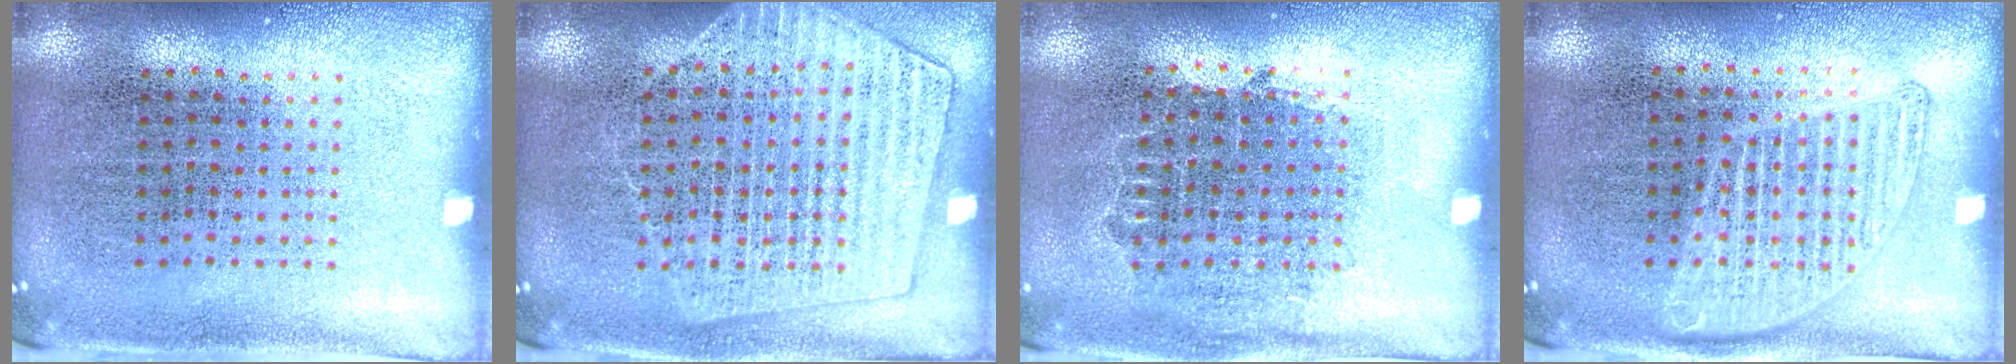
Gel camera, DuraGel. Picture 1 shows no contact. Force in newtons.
{"total": 1.4, "press": 1.4, "slide": 0.3}
{"total": 0.8, "press": 0.7, "slide": 0.3}
{"total": 1.3, "press": 1.3, "slide": 0.3}